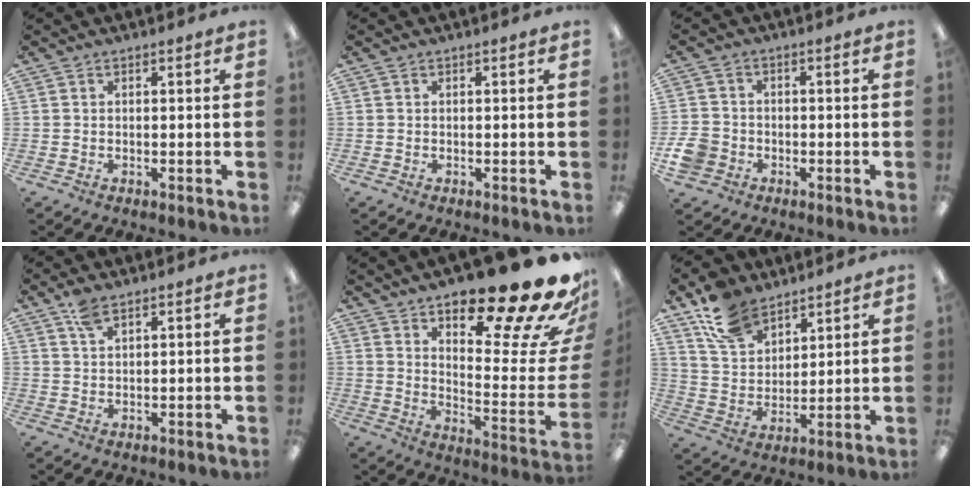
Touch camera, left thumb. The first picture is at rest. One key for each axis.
{"total": 0.0}
{"total": 5.7, "fx": -2.1, "fy": 4.7, "fz": 2.5, "tx": -0.058, "ty": 0.014, "tz": -0.039}
{"total": 4.1, "fx": 2.9, "fy": 1.6, "fz": 2.4, "tx": -0.047, "ty": -0.004, "tz": 0.052}
{"total": 24.7, "fx": 18.8, "fy": 4.9, "fz": 15.2, "tx": -0.196, "ty": -0.142, "tz": 0.291}
{"total": 12.8, "fx": 9.3, "fy": 7.2, "fz": 4.9, "tx": -0.105, "ty": -0.038, "tz": 0.182}